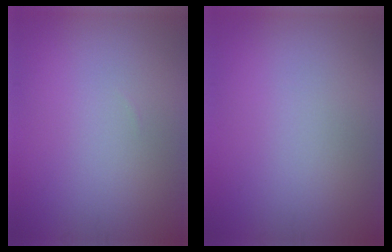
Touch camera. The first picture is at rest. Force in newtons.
{"total": 0.0}